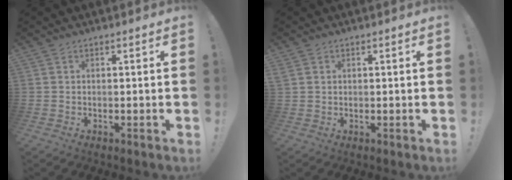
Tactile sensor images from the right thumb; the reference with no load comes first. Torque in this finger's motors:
{"motor_torque": [0.37, 0.37, 0.23, 0.10, 0.09]}